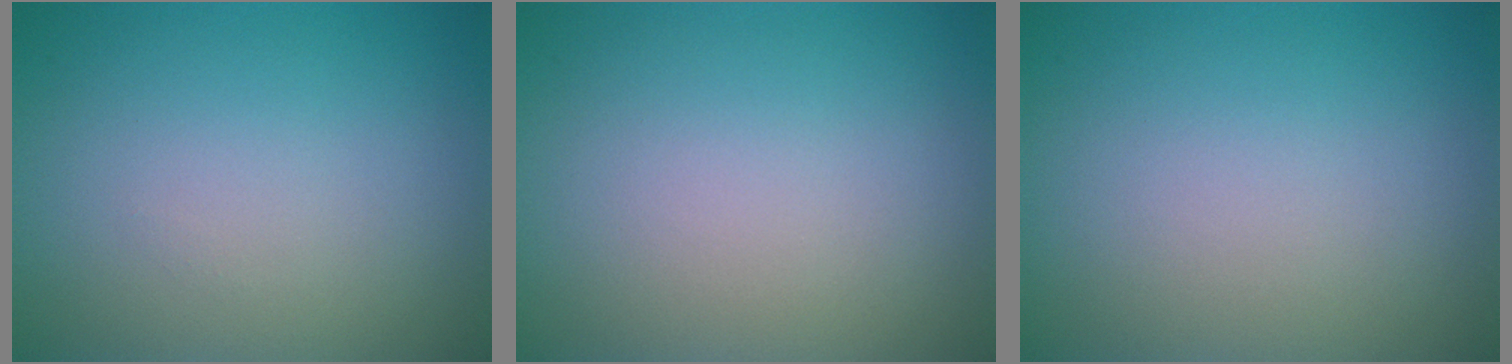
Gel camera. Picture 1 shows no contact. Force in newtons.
{"total": 0.0}
{"total": 0.0}